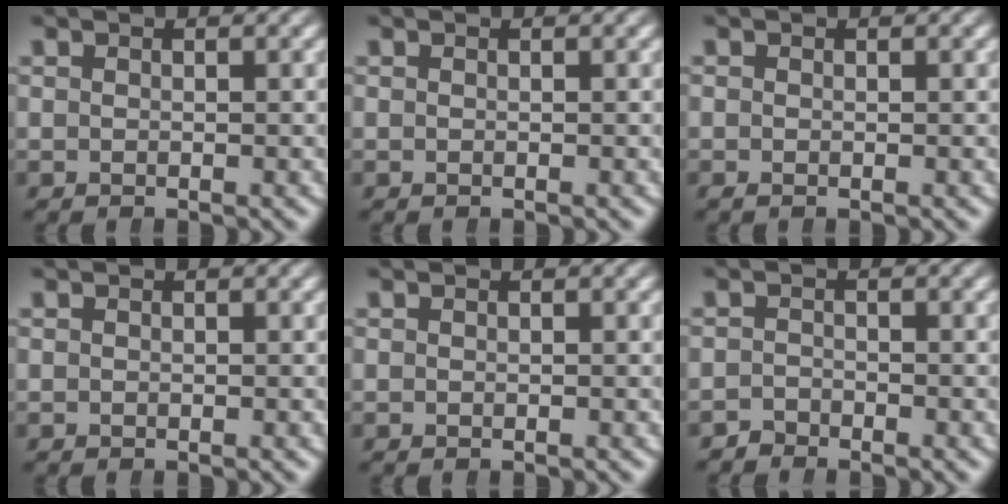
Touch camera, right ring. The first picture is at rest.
{"total": 0.0}
{"total": 0.7, "force": [-0.5, 0.4, 0.3], "torque": [-0.010, -0.006, -0.006]}
{"total": 0.0}
{"total": 0.0}
{"total": 1.8, "force": [-1.7, 0.3, -0.5], "torque": [0.005, -0.011, -0.026]}